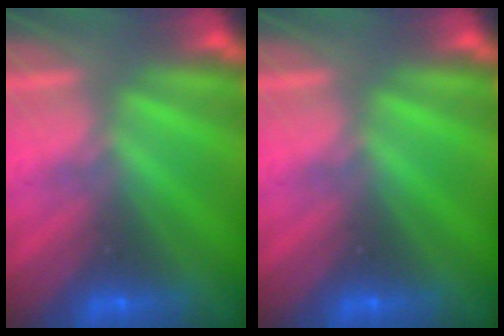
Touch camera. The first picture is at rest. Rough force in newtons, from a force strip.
{"total": 0.0}